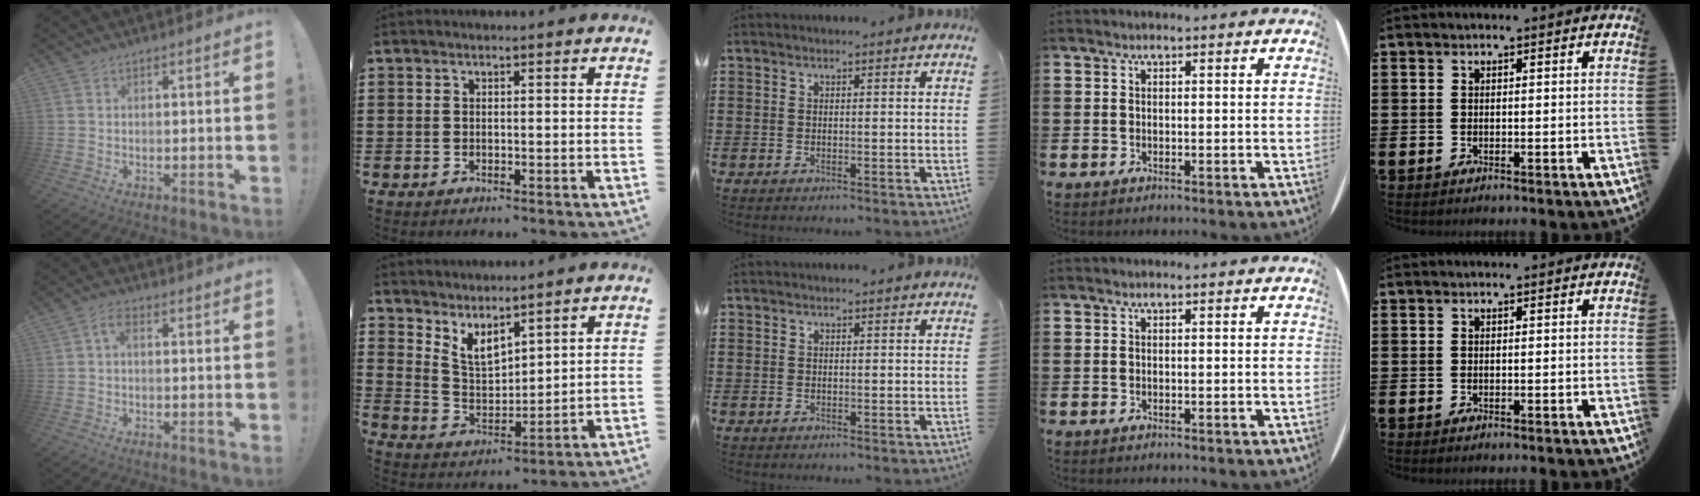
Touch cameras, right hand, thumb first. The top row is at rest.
{"thumb": {"total": 3.3, "force": [0.4, 1.6, 2.9], "torque": [-0.060, 0.009, 0.006]}, "index": {"total": 5.4, "force": [4.6, 1.9, 2.1], "torque": [-0.058, -0.017, 0.086]}}